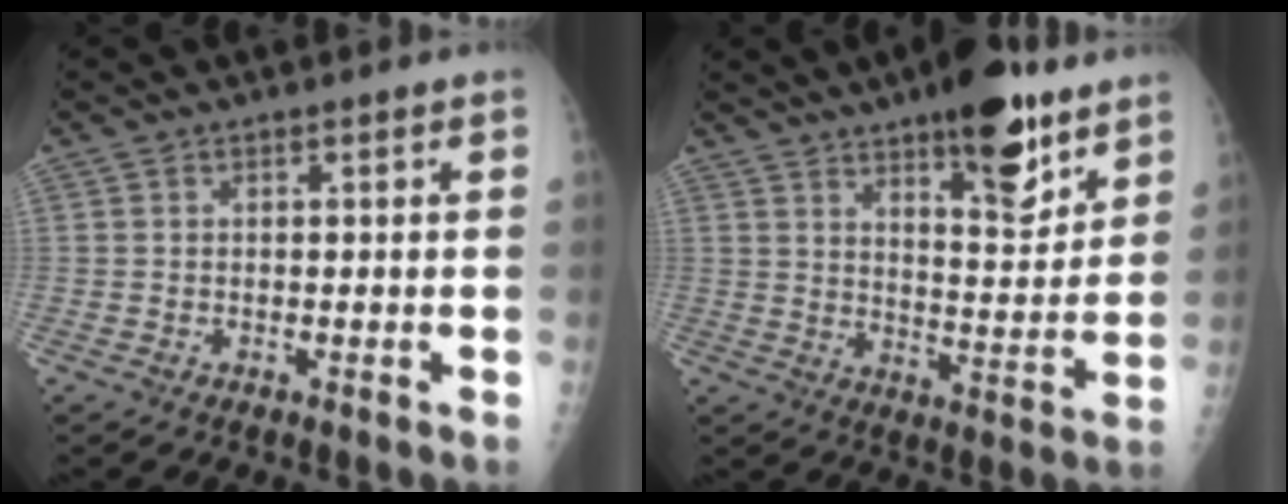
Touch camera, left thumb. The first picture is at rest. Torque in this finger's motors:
{"motor_torque": [2.33, 1.21, 1.37, -1.41, 0.44]}